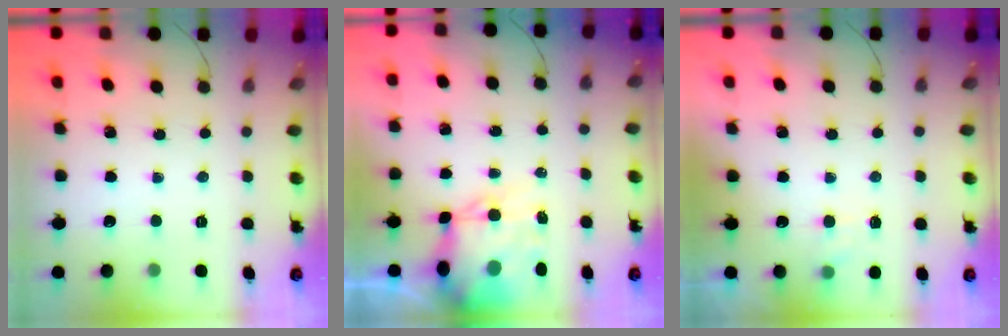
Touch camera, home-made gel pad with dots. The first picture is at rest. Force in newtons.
{"total": 10.7, "press": 10.3, "slide": 3.1}
{"total": 5.6, "press": 5.5, "slide": 1.3}